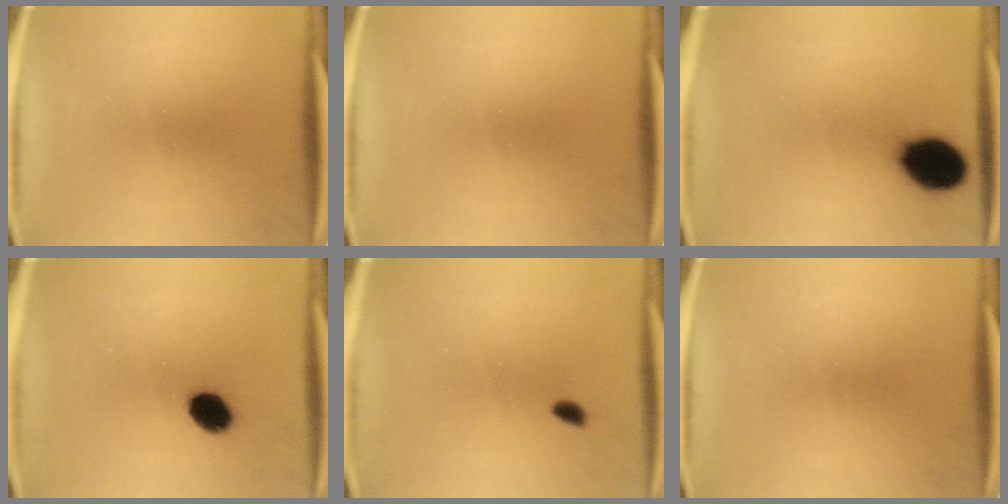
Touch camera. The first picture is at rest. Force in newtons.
{"total": 0.0}
{"total": 13.7}
{"total": 6.7}
{"total": 1.5}
{"total": 0.0}